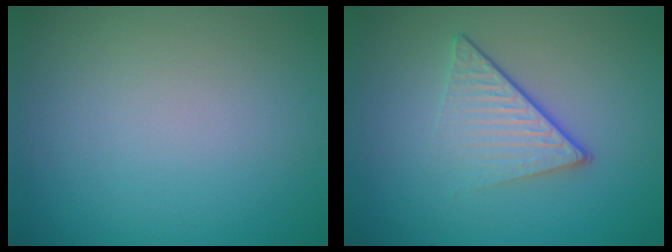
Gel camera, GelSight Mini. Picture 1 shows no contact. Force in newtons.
{"total": 4.2, "press": 2.7, "slide": 3.2}